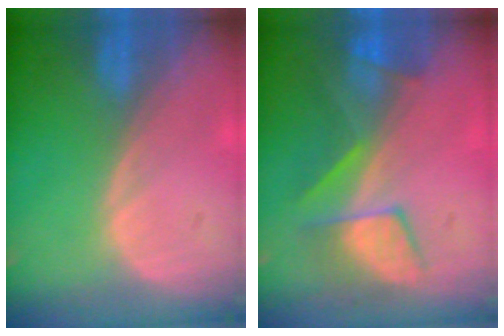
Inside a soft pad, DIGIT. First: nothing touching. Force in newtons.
{"total": 7.7, "press": 7.3, "slide": 2.5}